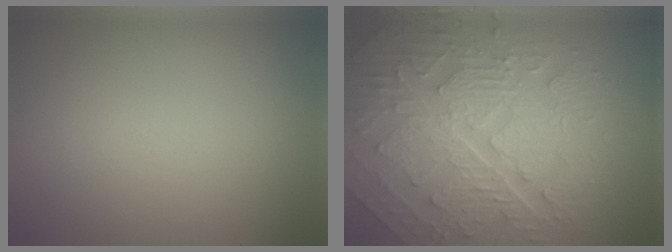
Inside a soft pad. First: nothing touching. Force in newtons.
{"total": 10.0, "press": 6.8, "slide": 7.3}